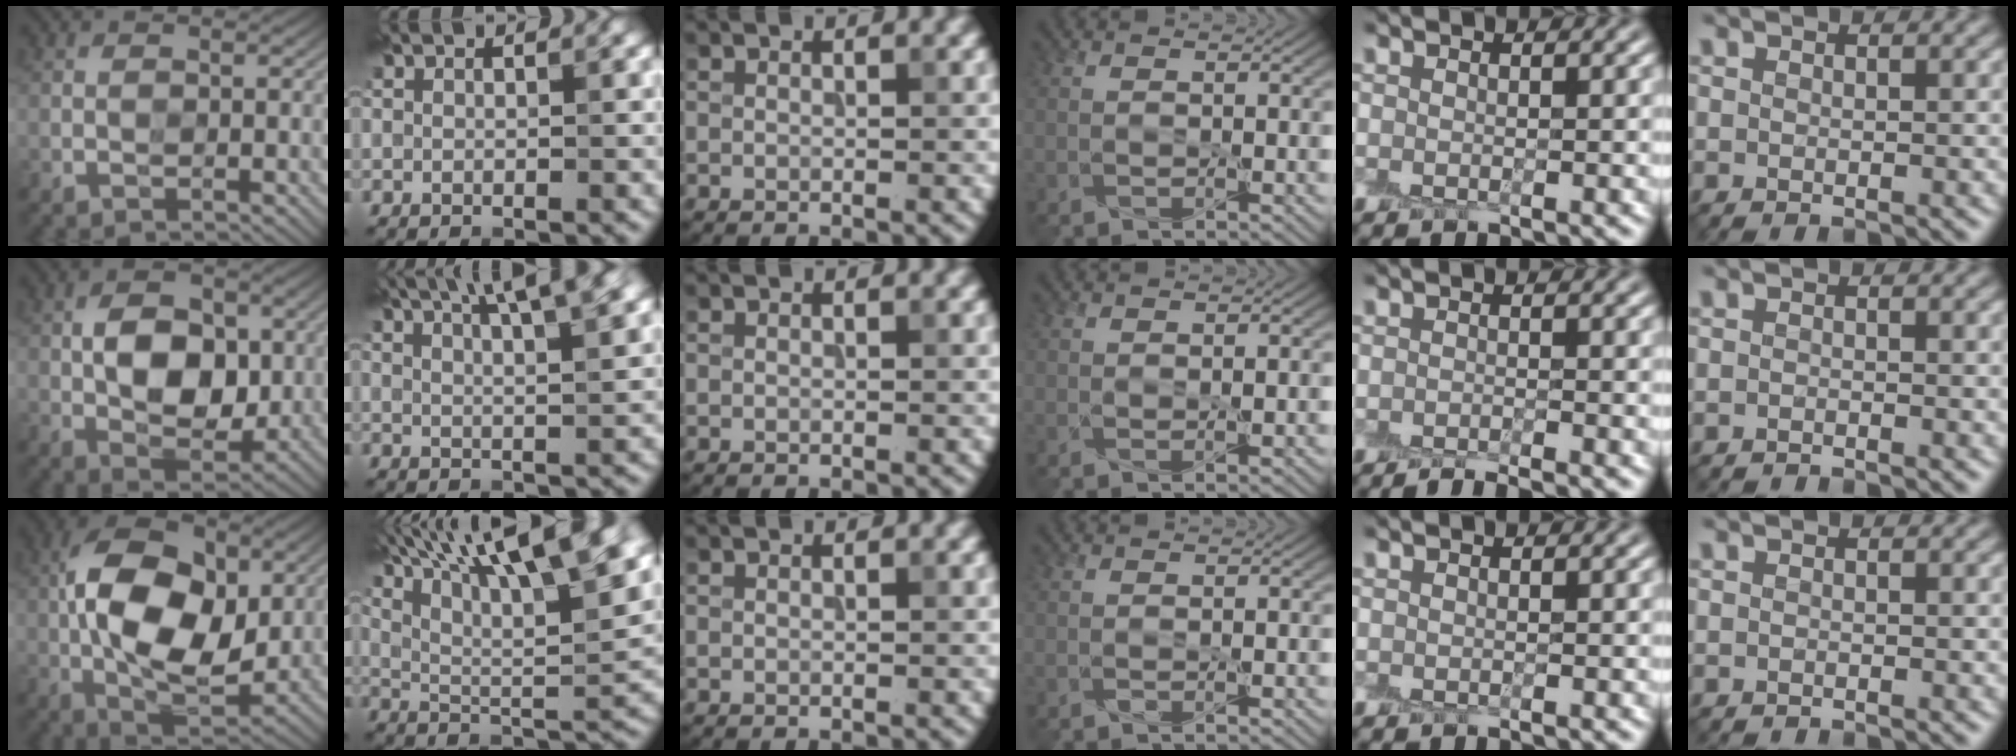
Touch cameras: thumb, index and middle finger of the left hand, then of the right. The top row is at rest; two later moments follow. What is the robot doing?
{"motion": "peel", "object": "cling film"}